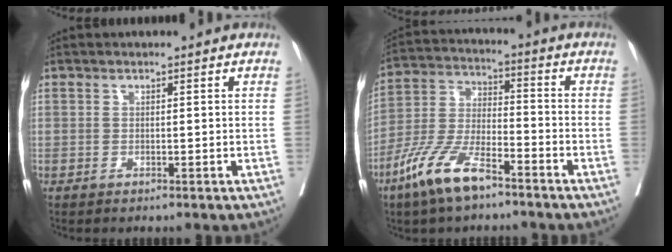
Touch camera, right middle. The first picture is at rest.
{"total": 11.2, "force": [-7.4, 2.9, 7.8], "torque": [-0.167, -0.012, -0.148]}